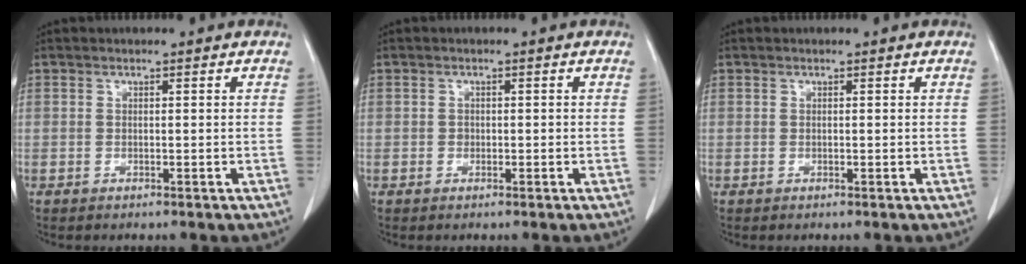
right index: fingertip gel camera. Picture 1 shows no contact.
{"total": 0.8, "force": [-0.2, 0.7, 0.3], "torque": [-0.001, 0.003, -0.003]}
{"total": 0.0}